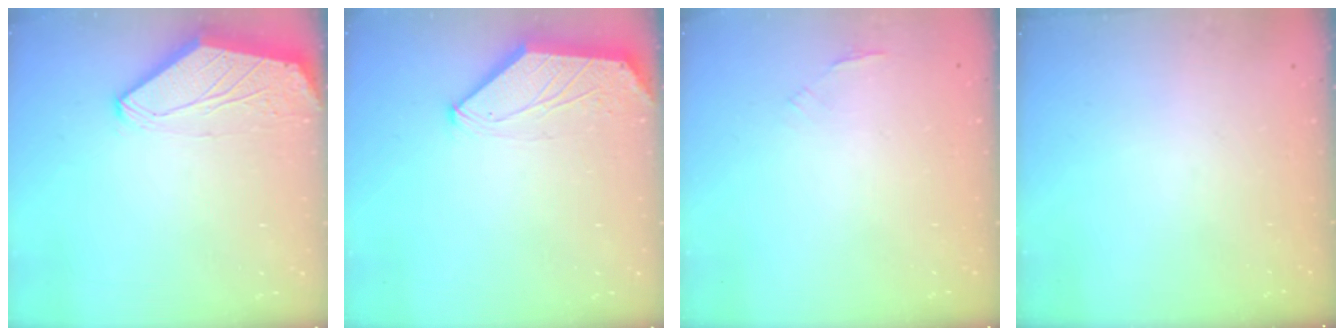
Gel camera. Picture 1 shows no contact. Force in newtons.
{"total": 1.3, "press": 1.3, "slide": 0.3}
{"total": 1.1, "press": 1.0, "slide": 0.5}
{"total": 0.0}